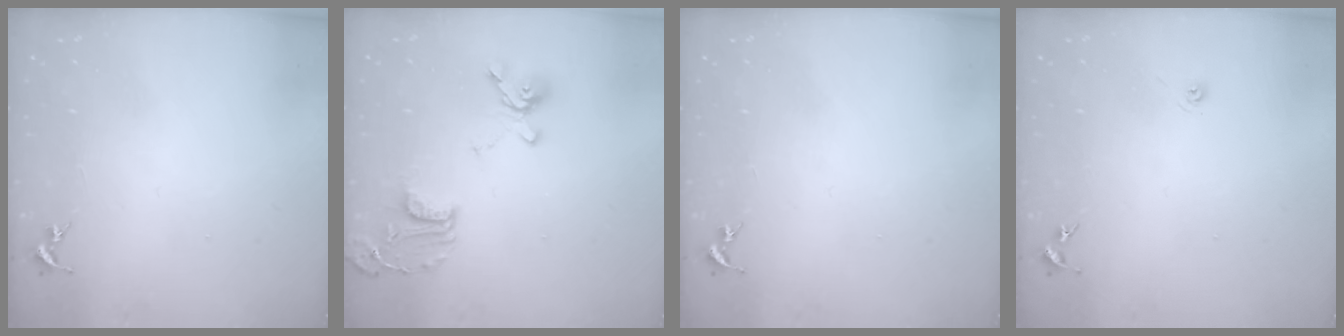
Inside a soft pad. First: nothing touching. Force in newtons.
{"total": 16.6, "press": 16.5, "slide": 1.7}
{"total": 0.0}
{"total": 3.3, "press": 2.8, "slide": 1.7}